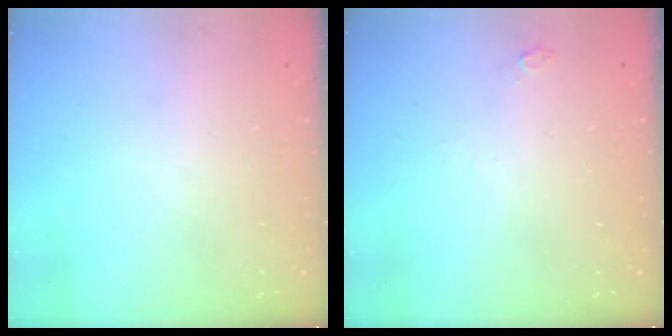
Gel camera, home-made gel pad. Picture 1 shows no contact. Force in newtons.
{"total": 11.4, "press": 3.1, "slide": 11.0}